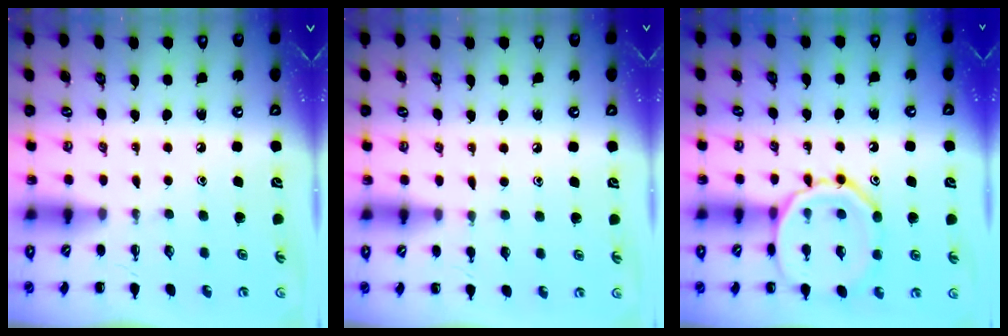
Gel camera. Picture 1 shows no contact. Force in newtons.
{"total": 4.4, "press": 4.1, "slide": 1.6}
{"total": 12.7, "press": 12.6, "slide": 0.7}